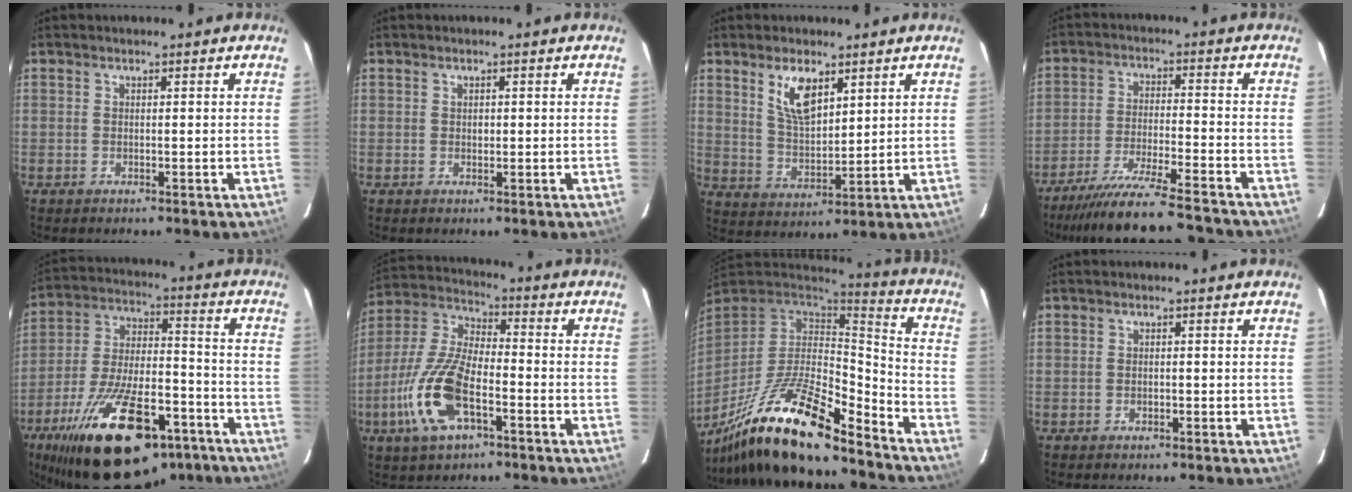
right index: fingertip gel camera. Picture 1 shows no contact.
{"total": 0.7, "force": [0.1, 0.7, 0.3], "torque": [-0.003, 0.003, 0.004]}
{"total": 8.1, "force": [4.4, 3.5, 5.8], "torque": [-0.104, 0.000, 0.094]}
{"total": 17.2, "force": [-15.7, 0.7, 7.0], "torque": [-0.147, -0.031, -0.248]}
{"total": 28.7, "force": [-18.3, 11.9, 18.6], "torque": [-0.344, -0.016, -0.276]}
{"total": 15.8, "force": [-6.2, 6.5, 13.0], "torque": [-0.289, -0.006, -0.123]}
{"total": 21.7, "force": [-15.5, 5.3, 14.1], "torque": [-0.283, -0.031, -0.279]}
{"total": 0.7, "force": [-0.3, 0.6, 0.2], "torque": [-0.001, -0.001, -0.004]}